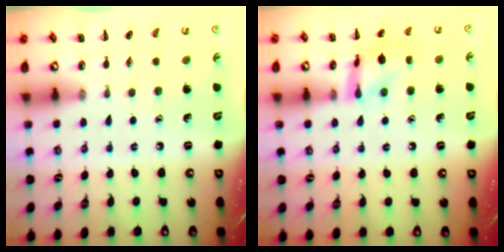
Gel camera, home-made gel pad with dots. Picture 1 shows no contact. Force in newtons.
{"total": 12.3, "press": 12.2, "slide": 0.9}